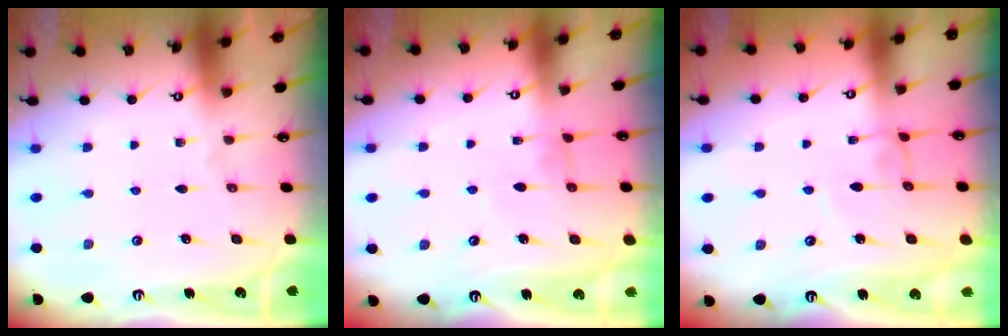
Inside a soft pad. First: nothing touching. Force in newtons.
{"total": 0.0}
{"total": 2.9, "press": 2.9, "slide": 0.2}